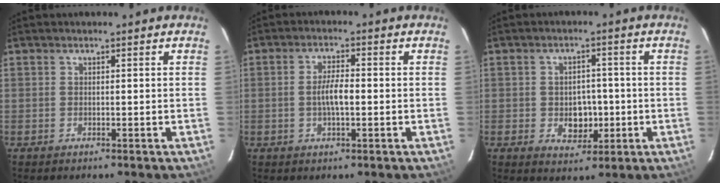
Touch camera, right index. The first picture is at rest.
{"total": 4.3, "force": [-0.6, 1.2, 4.0], "torque": [-0.076, 0.003, -0.009]}
{"total": 5.8, "force": [-1.1, 4.5, 3.4], "torque": [-0.062, 0.004, -0.005]}